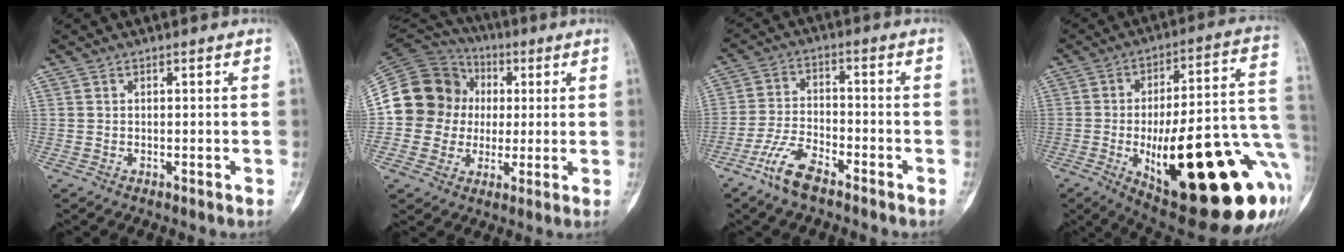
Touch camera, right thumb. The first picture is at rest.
{"total": 15.9, "force": [1.0, 14.8, 5.9], "torque": [-0.086, 0.033, 0.018]}
{"total": 7.6, "force": [-5.4, 2.6, 4.7], "torque": [-0.107, 0.023, -0.110]}
{"total": 32.7, "force": [-9.5, 10.9, 29.4], "torque": [-0.331, 0.016, -0.117]}